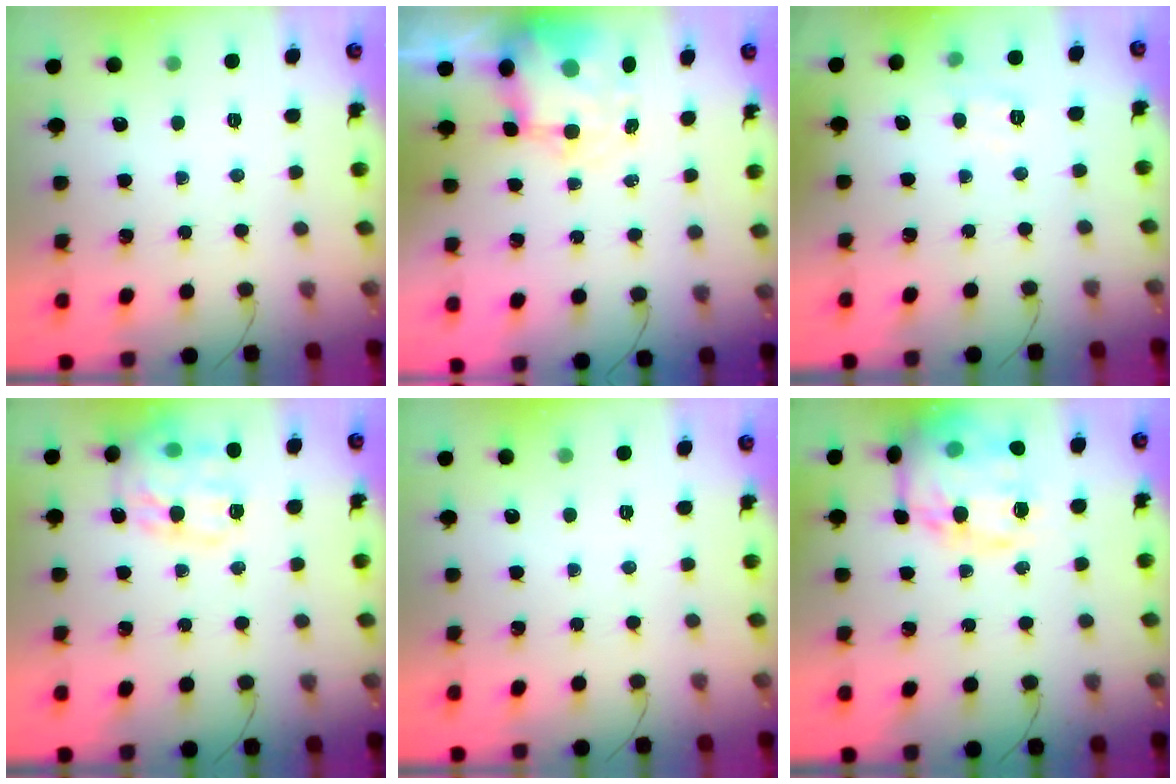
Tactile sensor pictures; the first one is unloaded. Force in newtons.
{"total": 8.1, "press": 8.0, "slide": 1.4}
{"total": 4.3, "press": 4.1, "slide": 1.2}
{"total": 18.1, "press": 18.1, "slide": 1.6}
{"total": 0.0}
{"total": 20.7, "press": 20.6, "slide": 2.2}